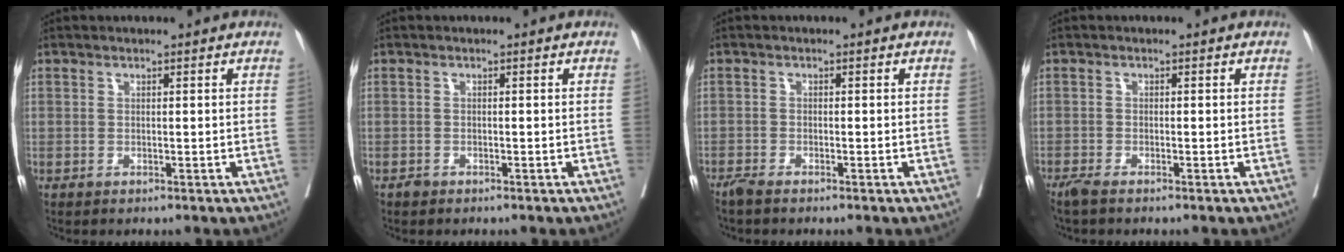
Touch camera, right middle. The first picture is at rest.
{"total": 0.6, "force": [-0.5, 0.3, 0.0], "torque": [0.000, 0.002, -0.011]}
{"total": 1.5, "force": [-1.4, 0.0, 0.6], "torque": [-0.017, -0.004, -0.030]}
{"total": 2.8, "force": [-2.3, 0.3, 1.6], "torque": [-0.033, -0.009, -0.045]}